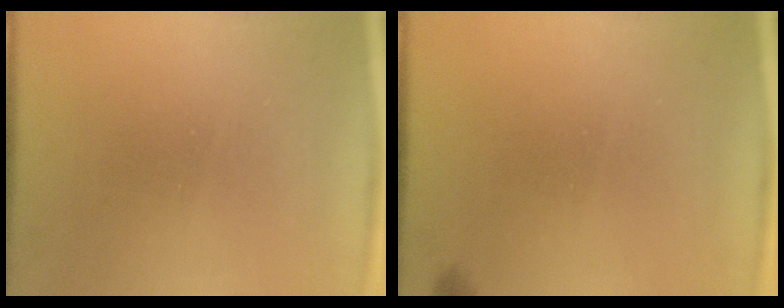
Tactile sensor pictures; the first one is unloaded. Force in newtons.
{"total": 0.6}